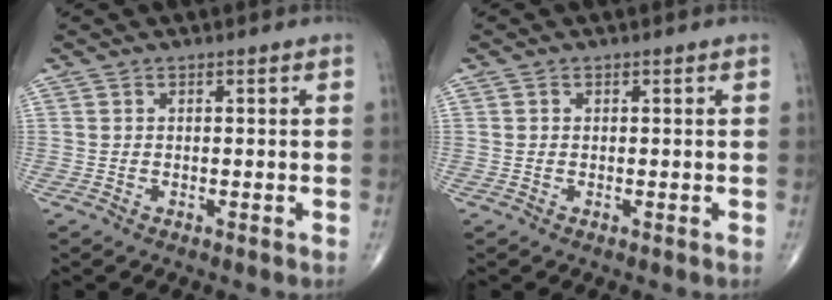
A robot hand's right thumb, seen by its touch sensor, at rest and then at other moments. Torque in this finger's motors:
{"motor_torque": [-0.53, -0.10, 0.04, -0.04, 0.02]}